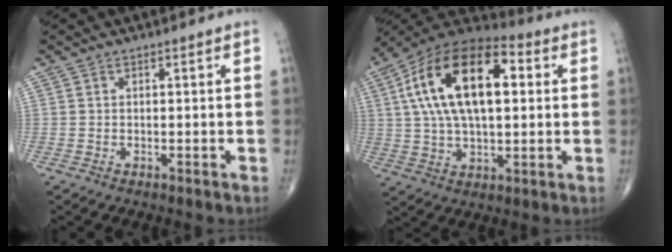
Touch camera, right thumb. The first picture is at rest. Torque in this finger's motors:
{"motor_torque": [-0.72, 2.00, 1.79, 0.95, 0.41]}